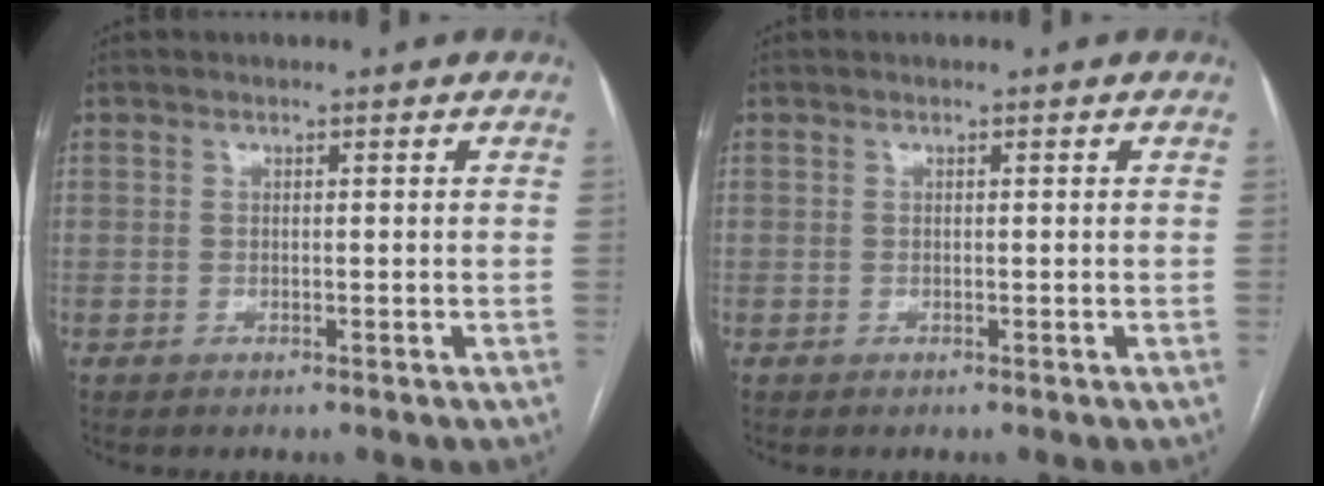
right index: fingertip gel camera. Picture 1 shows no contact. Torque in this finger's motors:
{"motor_torque": [0.00, 0.00, 0.00, 0.00]}